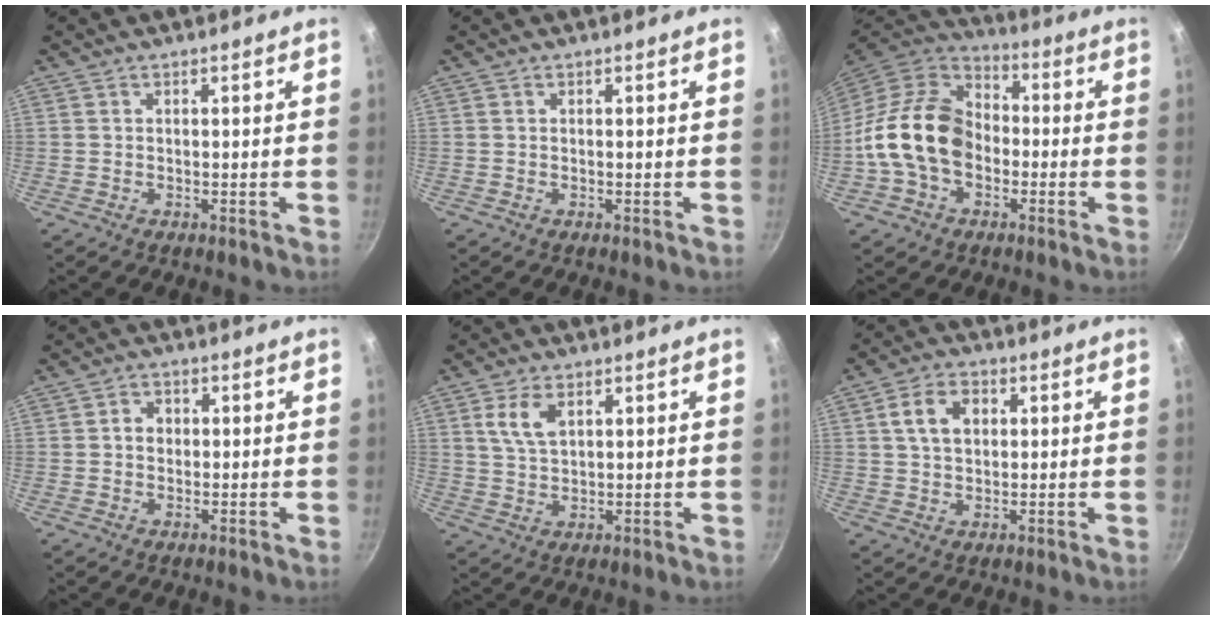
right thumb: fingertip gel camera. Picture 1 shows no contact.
{"total": 0.0}
{"total": 16.9, "force": [-2.4, 12.5, 11.2], "torque": [-0.169, 0.037, -0.058]}
{"total": 2.8, "force": [0.2, 2.4, 1.4], "torque": [-0.010, 0.006, 0.000]}
{"total": 5.8, "force": [2.5, 3.2, 4.2], "torque": [-0.074, -0.006, 0.052]}
{"total": 7.1, "force": [1.8, 5.0, 4.8], "torque": [-0.068, 0.007, 0.027]}